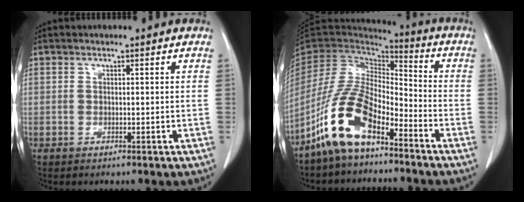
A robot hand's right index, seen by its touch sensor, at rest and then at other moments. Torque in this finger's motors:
{"motor_torque": [-0.07, -0.02, -0.01, -0.13]}